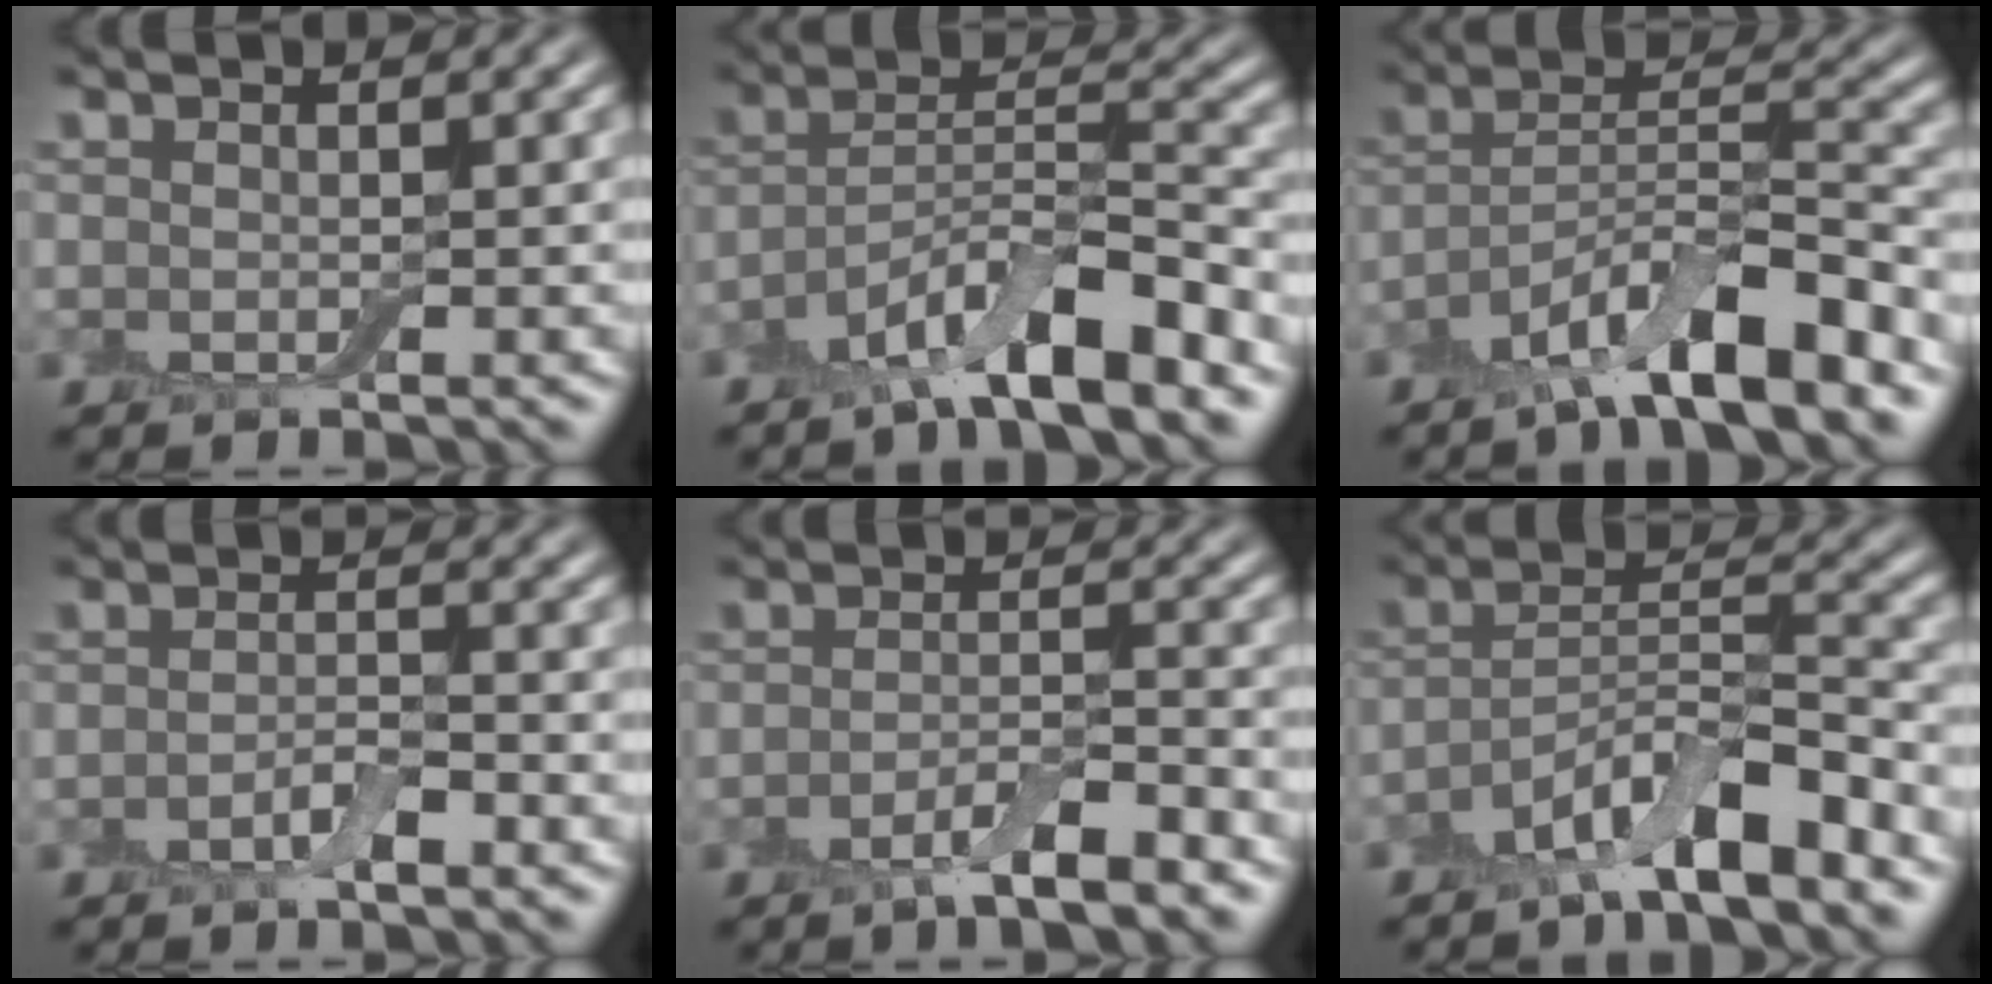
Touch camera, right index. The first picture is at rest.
{"total": 7.6, "force": [-5.0, 1.6, 5.5], "torque": [-0.093, 0.008, -0.090]}
{"total": 8.6, "force": [-5.6, 1.9, 6.2], "torque": [-0.103, 0.008, -0.100]}
{"total": 2.1, "force": [-1.1, 0.7, 1.6], "torque": [-0.033, 0.001, -0.023]}
{"total": 3.6, "force": [-2.3, 0.7, 2.7], "torque": [-0.048, 0.005, -0.045]}
{"total": 6.5, "force": [-4.3, 1.5, 4.6], "torque": [-0.082, 0.005, -0.081]}